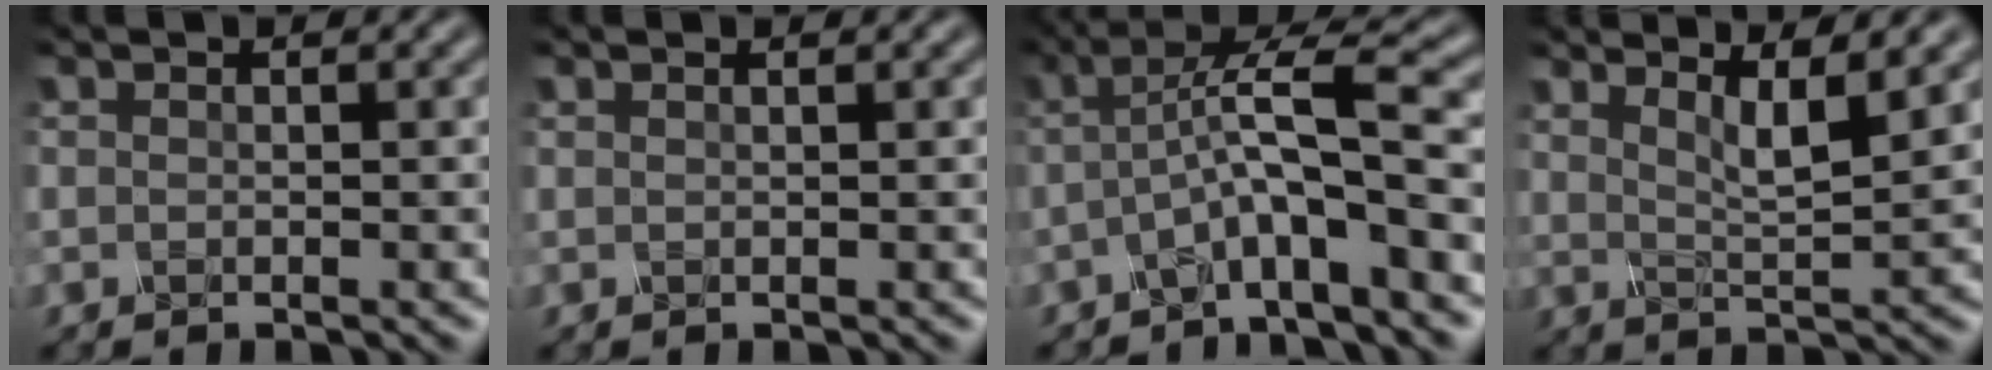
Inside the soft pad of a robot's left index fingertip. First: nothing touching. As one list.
[{"total": 1.1, "force": [0.7, 0.6, 0.6], "torque": [0.008, 0.001, -0.009]}, {"total": 5.7, "force": [-1.1, 0.8, 5.5], "torque": [-0.100, 0.018, -0.021]}, {"total": 4.0, "force": [2.5, 0.4, 3.1], "torque": [-0.053, 0.000, 0.049]}]